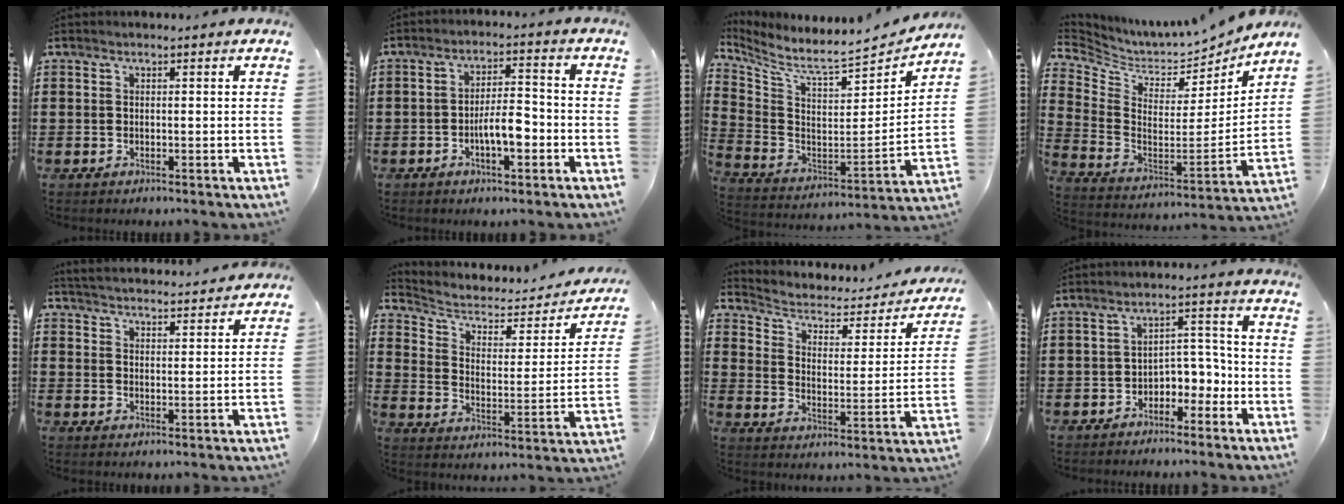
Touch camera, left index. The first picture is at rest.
{"total": 5.4, "force": [-1.9, 1.6, 4.8], "torque": [-0.097, 0.007, -0.040]}
{"total": 7.7, "force": [7.0, 0.6, 3.1], "torque": [-0.090, -0.071, 0.113]}
{"total": 5.0, "force": [4.3, 2.2, 1.2], "torque": [-0.056, -0.048, 0.070]}
{"total": 3.9, "force": [3.8, -0.3, 0.1], "torque": [-0.018, -0.026, 0.066]}
{"total": 4.1, "force": [2.5, 2.4, 2.2], "torque": [-0.061, -0.013, 0.036]}
{"total": 3.0, "force": [1.7, 1.8, 1.7], "torque": [-0.047, -0.012, 0.019]}
{"total": 4.3, "force": [-2.9, 2.5, 2.0], "torque": [-0.040, 0.010, -0.059]}